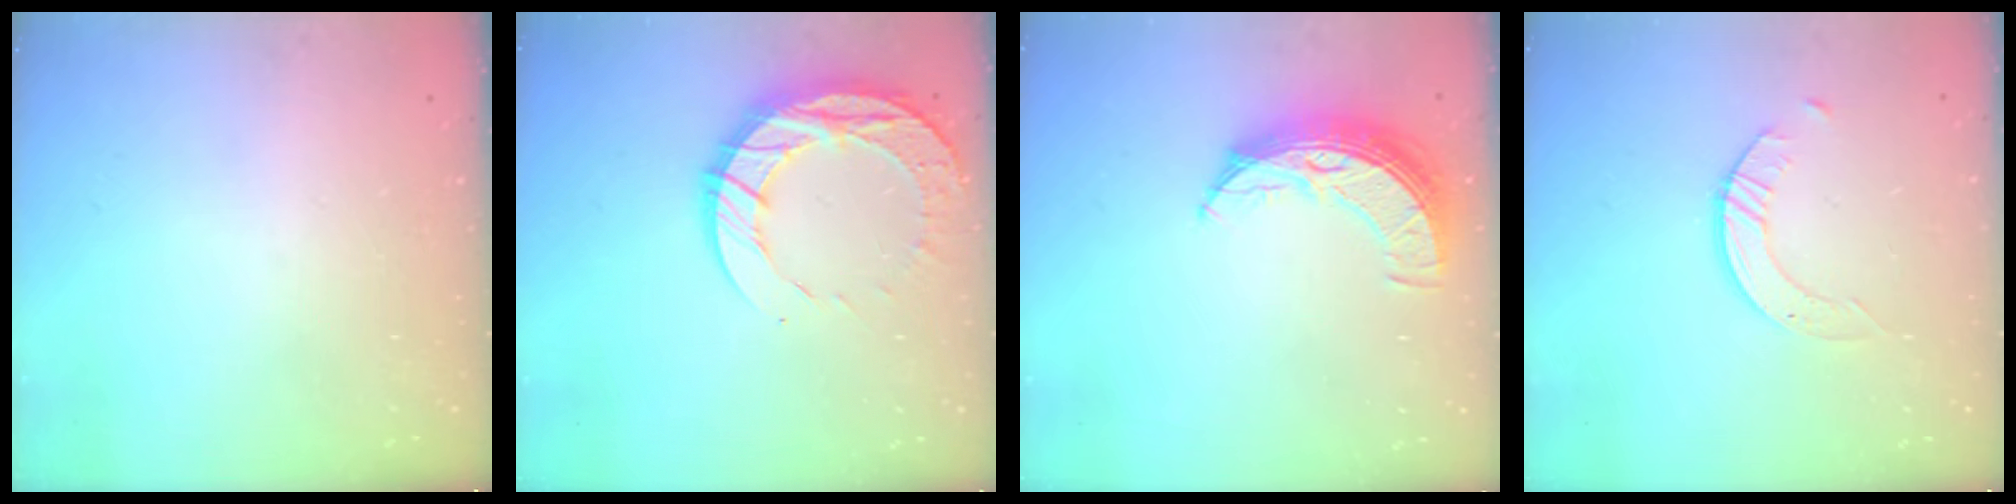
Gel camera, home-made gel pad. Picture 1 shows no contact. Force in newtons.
{"total": 13.8, "press": 13.7, "slide": 1.1}
{"total": 9.4, "press": 9.4, "slide": 0.7}
{"total": 2.5, "press": 2.5, "slide": 0.3}